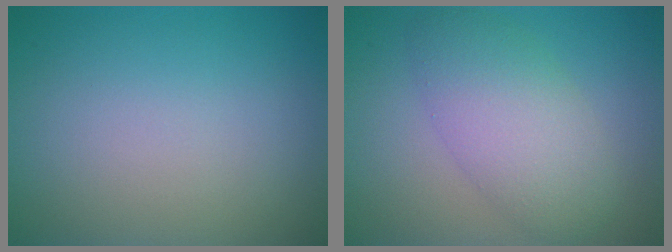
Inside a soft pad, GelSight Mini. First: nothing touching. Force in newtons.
{"total": 5.4, "press": 5.4, "slide": 0.3}